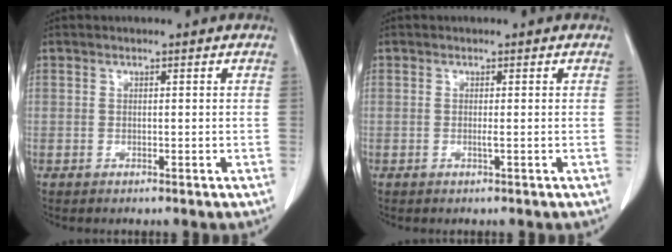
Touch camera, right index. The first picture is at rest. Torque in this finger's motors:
{"motor_torque": [0.43, -0.03, 0.17, 0.04]}